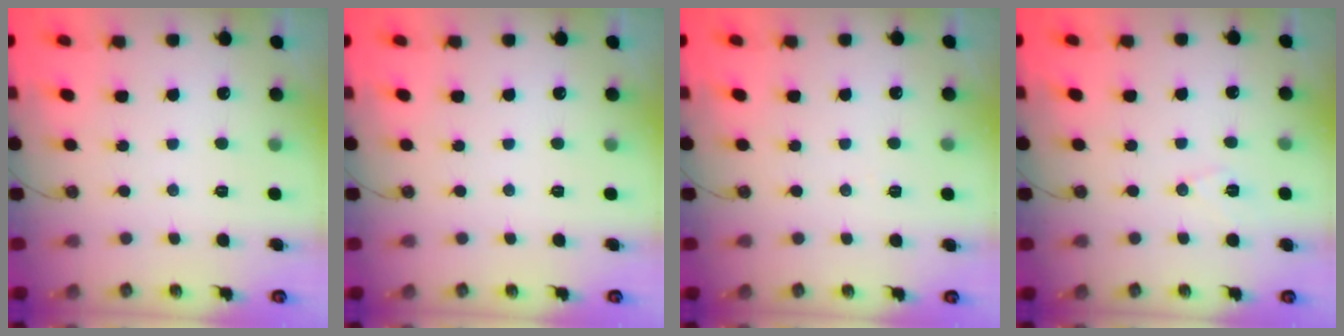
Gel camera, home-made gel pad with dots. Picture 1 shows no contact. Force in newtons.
{"total": 0.0}
{"total": 3.8, "press": 1.4, "slide": 3.6}
{"total": 7.2, "press": 5.6, "slide": 4.6}